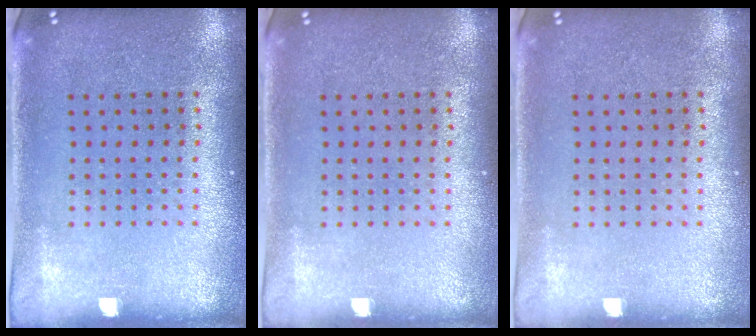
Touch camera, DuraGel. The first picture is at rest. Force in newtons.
{"total": 0.0}
{"total": 0.0}